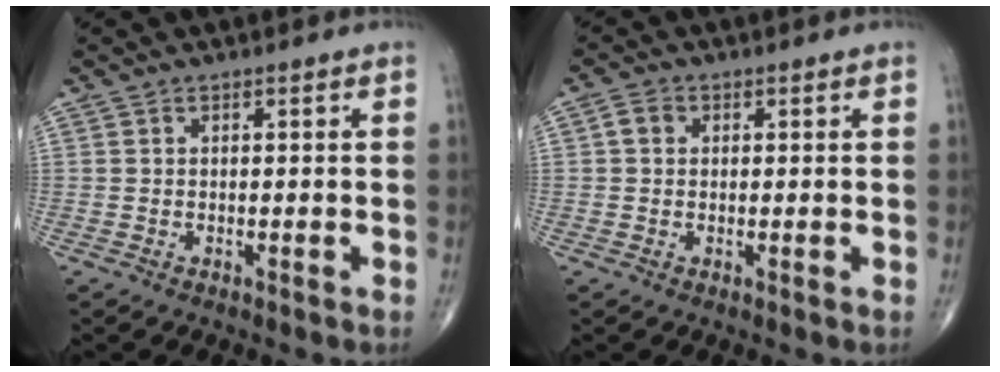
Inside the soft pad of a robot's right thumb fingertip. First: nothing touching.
{"total": 2.6, "force": [0.4, 2.2, 1.4], "torque": [-0.022, 0.007, 0.007]}